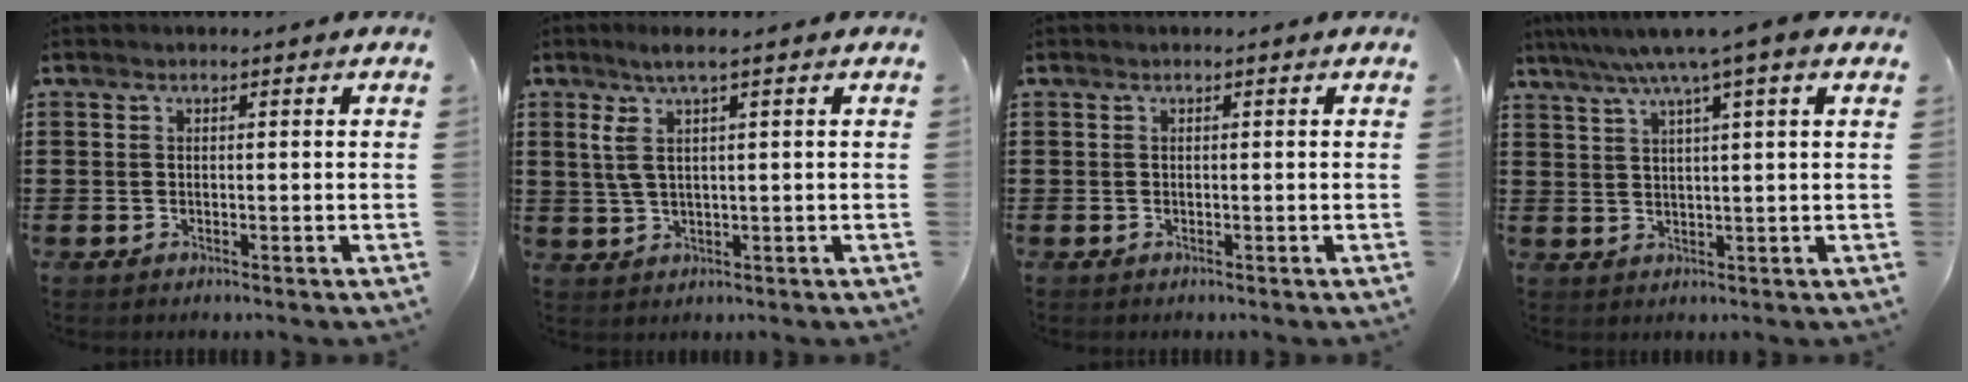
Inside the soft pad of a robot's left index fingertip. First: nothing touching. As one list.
[{"total": 4.4, "force": [1.6, 0.7, 4.1], "torque": [-0.095, -0.004, 0.022]}, {"total": 0.0}, {"total": 5.7, "force": [3.7, -0.7, 4.3], "torque": [-0.093, -0.009, 0.060]}]